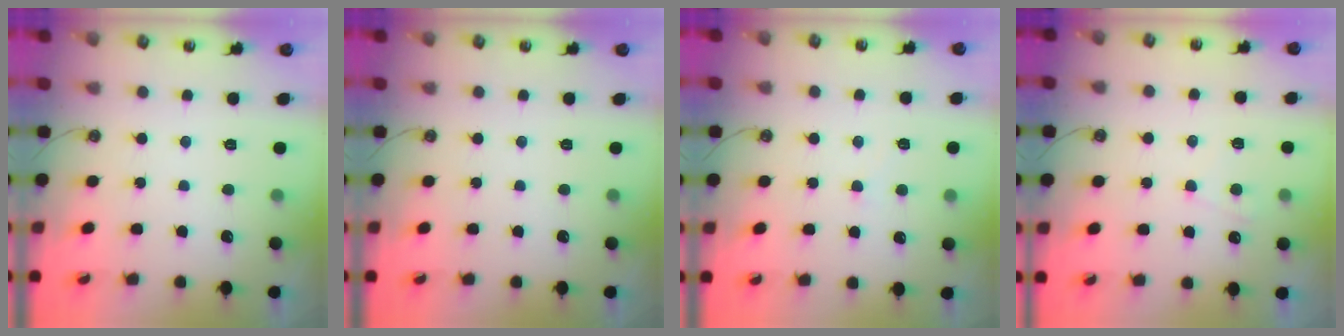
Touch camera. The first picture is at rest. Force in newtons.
{"total": 0.0}
{"total": 3.8, "press": 3.7, "slide": 0.5}
{"total": 4.8, "press": 4.8, "slide": 0.5}